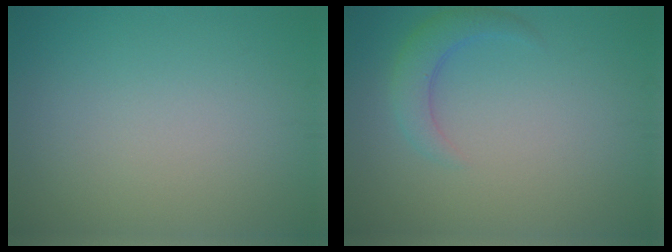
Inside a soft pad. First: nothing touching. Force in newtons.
{"total": 2.6, "press": 2.6, "slide": 0.2}